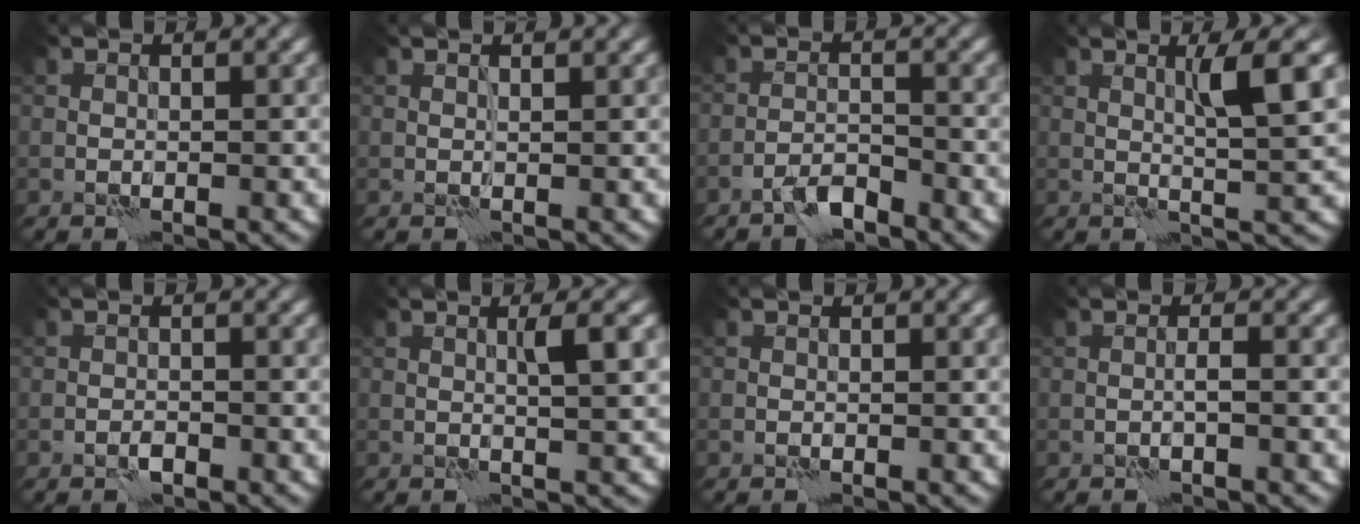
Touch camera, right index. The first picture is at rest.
{"total": 0.7, "force": [0.5, -0.5, 0.1], "torque": [-0.003, -0.001, 0.006]}
{"total": 2.3, "force": [-2.1, 0.2, 1.0], "torque": [-0.019, 0.009, -0.042]}
{"total": 3.9, "force": [1.1, 0.0, 3.7], "torque": [-0.065, 0.000, 0.021]}
{"total": 0.9, "force": [-0.7, 0.1, 0.5], "torque": [-0.009, 0.003, -0.015]}
{"total": 2.4, "force": [0.5, 0.0, 2.4], "torque": [-0.039, 0.003, 0.007]}
{"total": 0.0}
{"total": 0.9, "force": [-0.5, -0.3, 0.7], "torque": [-0.012, 0.006, -0.009]}